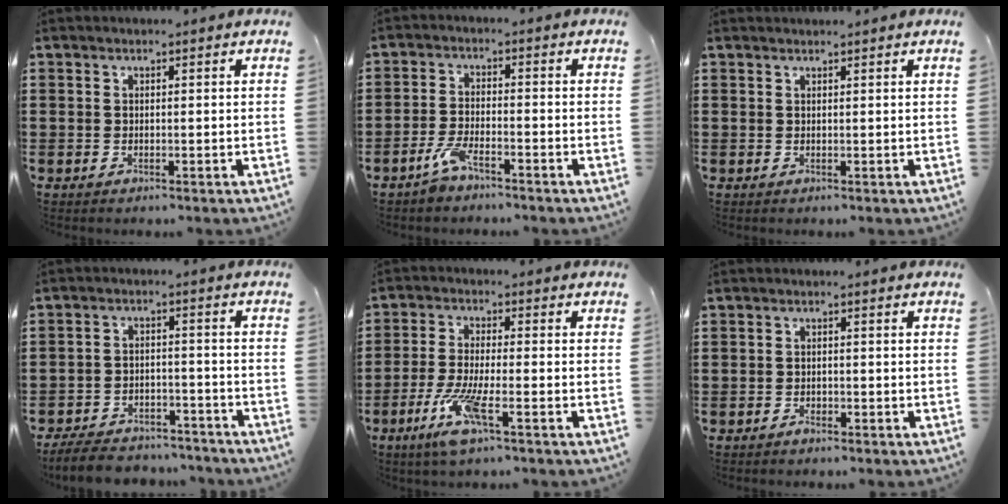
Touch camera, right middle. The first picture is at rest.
{"total": 4.1, "force": [-3.0, 1.4, 2.4], "torque": [-0.061, 0.003, -0.061]}
{"total": 0.7, "force": [0.7, 0.0, 0.0], "torque": [-0.002, -0.002, 0.013]}
{"total": 6.0, "force": [-5.8, 1.0, 1.4], "torque": [-0.029, 0.009, -0.114]}
{"total": 7.5, "force": [-3.6, 1.5, 6.4], "torque": [-0.134, -0.008, -0.067]}
{"total": 1.0, "force": [-0.8, 0.4, 0.4], "torque": [-0.010, -0.001, -0.017]}